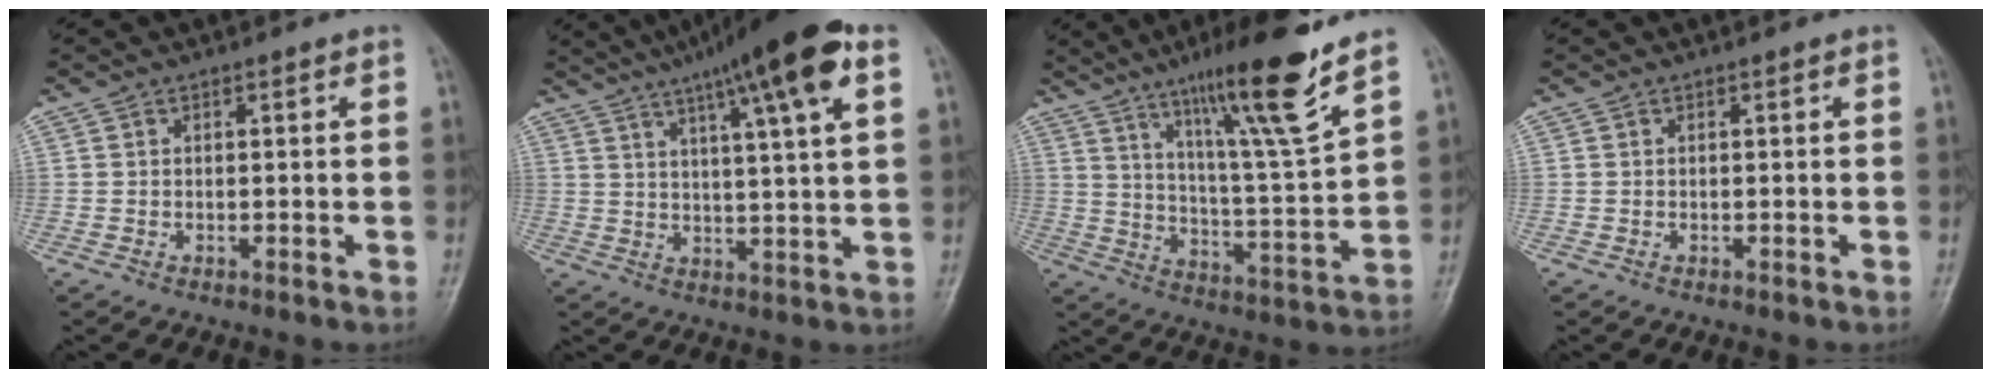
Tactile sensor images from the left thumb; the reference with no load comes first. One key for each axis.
{"total": 16.6, "fx": 8.7, "fy": 2.3, "fz": 14.0, "tx": -0.208, "ty": -0.004, "tz": 0.128}
{"total": 16.8, "fx": 11.1, "fy": 0.8, "fz": 12.6, "tx": -0.196, "ty": -0.062, "tz": 0.183}
{"total": 0.0}